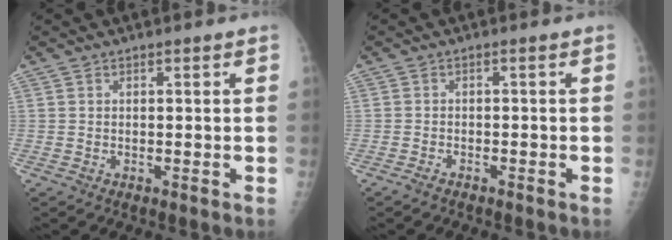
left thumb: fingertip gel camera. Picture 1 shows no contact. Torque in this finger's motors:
{"motor_torque": [0.57, 0.20, 0.35, -0.60, 0.02]}